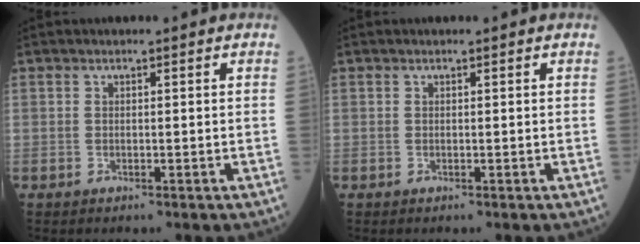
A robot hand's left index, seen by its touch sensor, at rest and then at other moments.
{"total": 0.0}